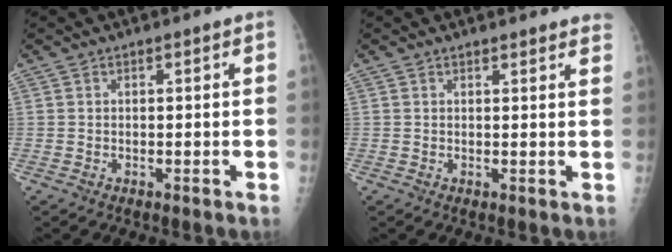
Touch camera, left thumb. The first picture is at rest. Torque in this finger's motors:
{"motor_torque": [-0.41, -0.30, 0.07, 0.03, 0.00]}